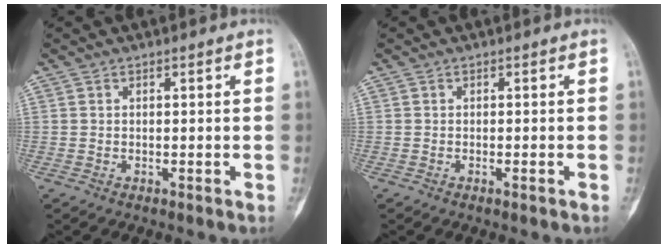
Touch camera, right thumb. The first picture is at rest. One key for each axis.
{"total": 0.8, "fx": -0.4, "fy": 0.1, "fz": 0.7, "tx": -0.014, "ty": 0.000, "tz": -0.005}